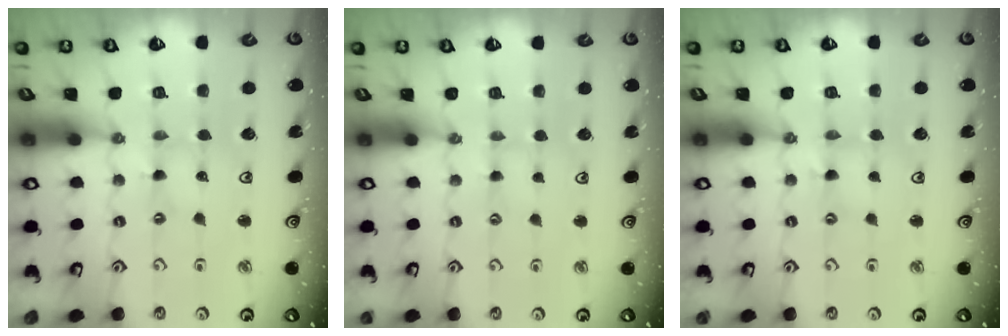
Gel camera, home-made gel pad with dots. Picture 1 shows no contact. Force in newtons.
{"total": 2.0, "press": 1.9, "slide": 0.4}
{"total": 2.4, "press": 2.4, "slide": 0.3}